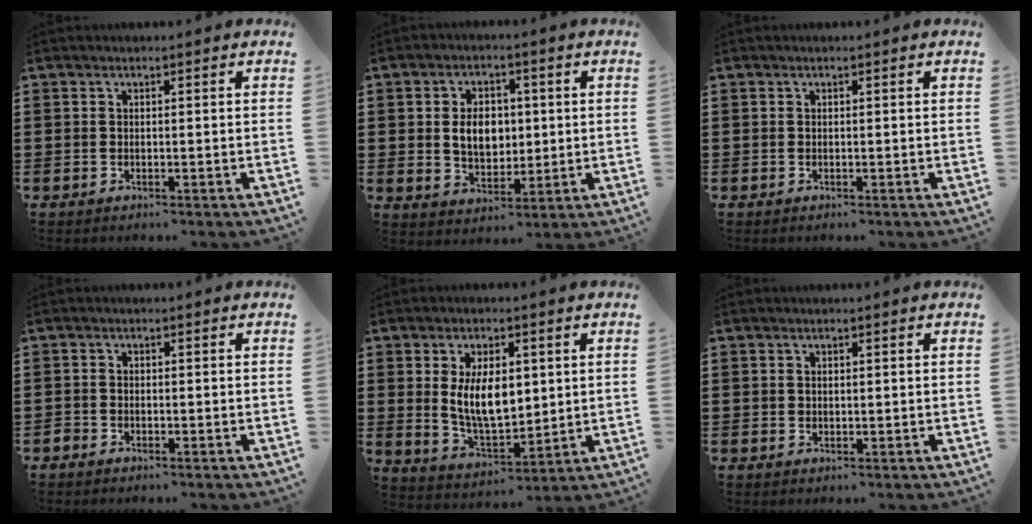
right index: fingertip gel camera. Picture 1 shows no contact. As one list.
[{"total": 6.2, "force": [0.5, 4.5, 4.2], "torque": [-0.077, 0.009, 0.003]}, {"total": 0.0}, {"total": 1.0, "force": [-0.9, 0.5, 0.1], "torque": [-0.005, 0.002, -0.020]}, {"total": 9.2, "force": [1.5, 4.9, 7.6], "torque": [-0.149, 0.002, 0.023]}, {"total": 0.7, "force": [0.3, 0.6, 0.3], "torque": [-0.008, 0.004, 0.006]}]